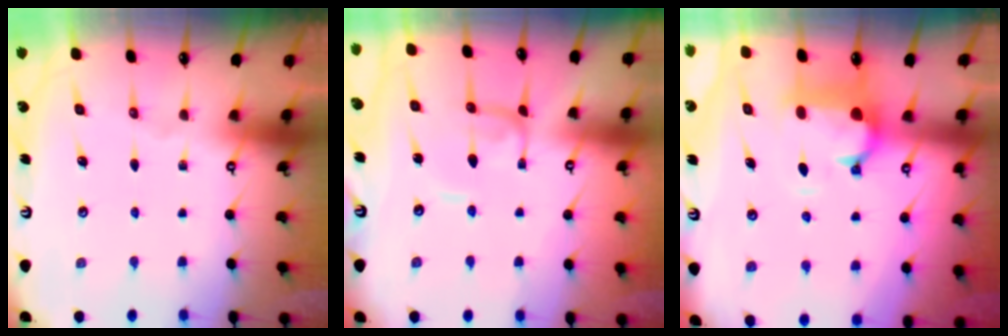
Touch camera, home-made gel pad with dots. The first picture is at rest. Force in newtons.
{"total": 2.1, "press": 2.1, "slide": 0.0}
{"total": 1.4, "press": 0.7, "slide": 1.2}